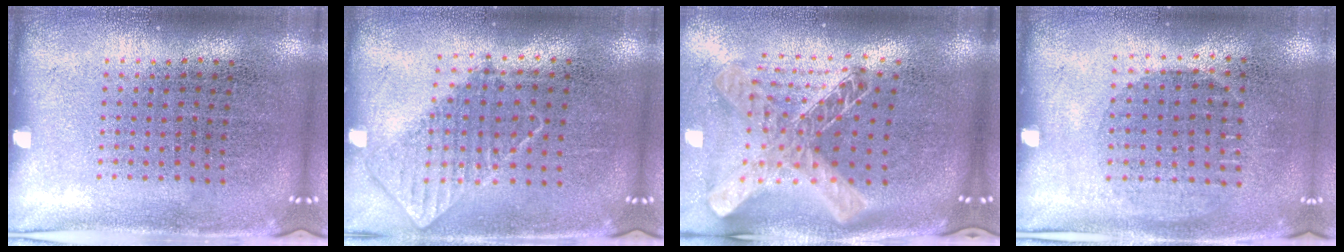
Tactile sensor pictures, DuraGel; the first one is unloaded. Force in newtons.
{"total": 0.8, "press": 0.8, "slide": 0.2}
{"total": 2.2, "press": 1.7, "slide": 1.4}
{"total": 1.0, "press": 0.9, "slide": 0.5}